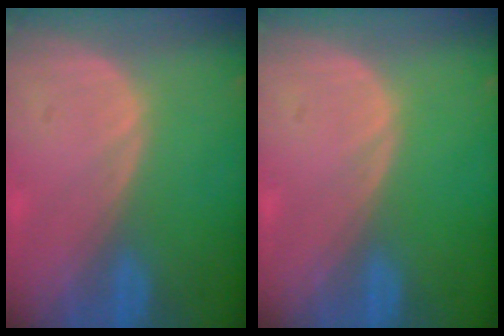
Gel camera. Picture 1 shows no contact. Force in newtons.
{"total": 0.0}